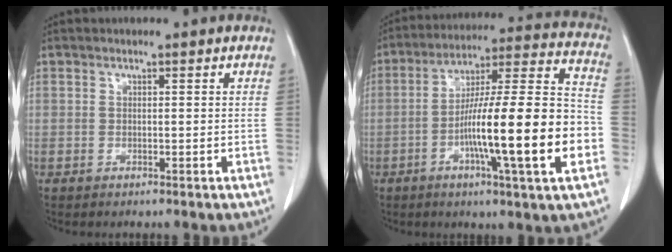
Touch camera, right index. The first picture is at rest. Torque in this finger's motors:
{"motor_torque": [2.14, 0.00, 1.05, 0.21]}